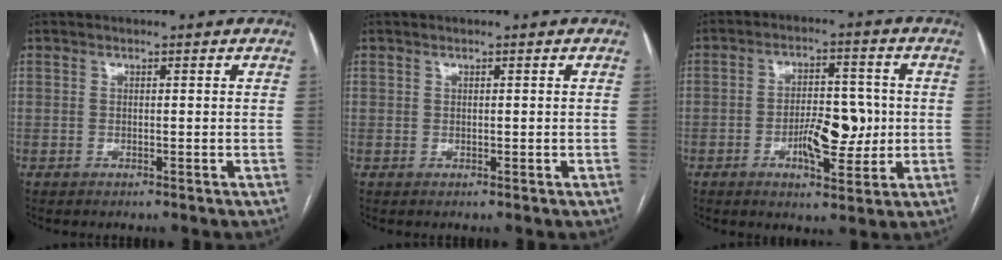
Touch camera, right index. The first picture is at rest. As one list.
[{"total": 0.0}, {"total": 8.6, "force": [-1.6, 3.4, 7.7], "torque": [-0.126, 0.009, -0.021]}]